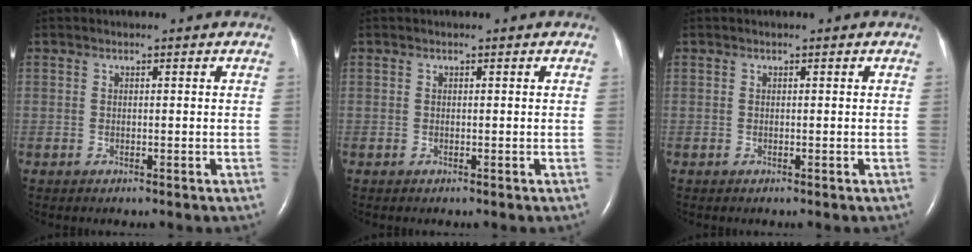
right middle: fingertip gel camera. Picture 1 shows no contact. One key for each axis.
{"total": 0.0}
{"total": 0.0}